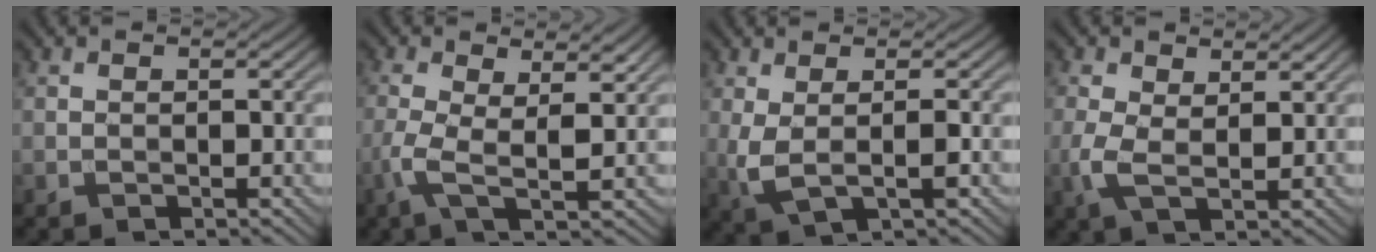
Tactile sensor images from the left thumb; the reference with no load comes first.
{"total": 5.3, "force": [0.1, 1.7, 5.0], "torque": [-0.119, 0.000, -0.003]}
{"total": 4.2, "force": [0.1, 1.3, 4.0], "torque": [-0.093, -0.002, 0.002]}
{"total": 4.6, "force": [1.0, 2.4, 3.8], "torque": [-0.103, 0.000, 0.016]}